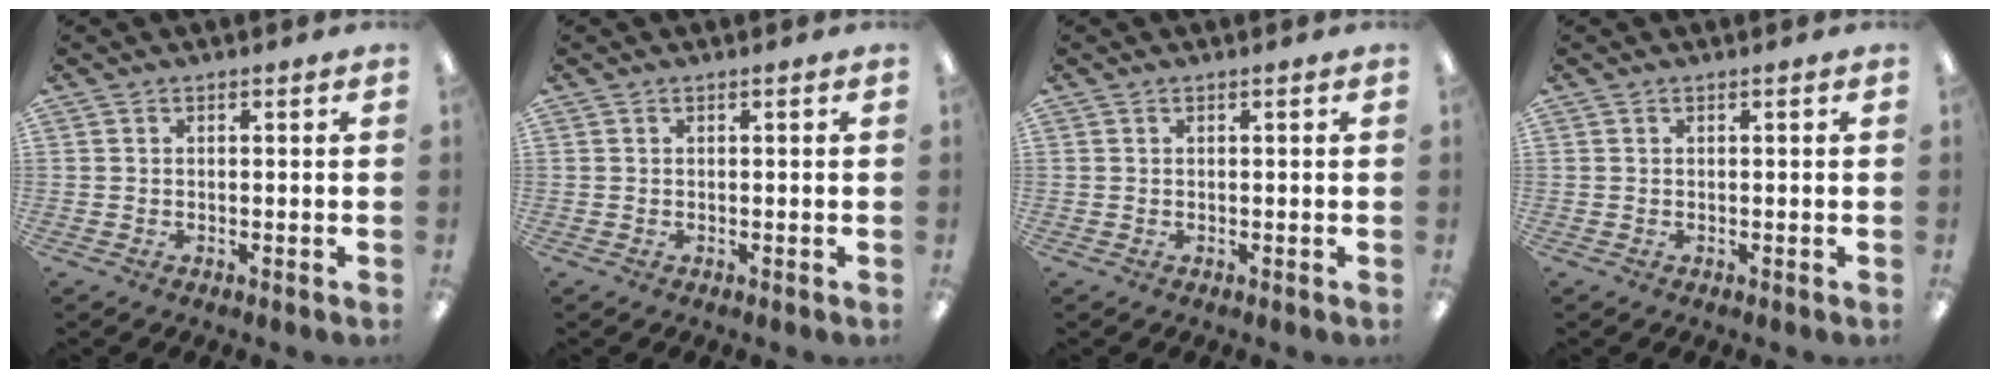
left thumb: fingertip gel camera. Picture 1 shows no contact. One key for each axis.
{"total": 0.0}
{"total": 0.0}
{"total": 0.0}